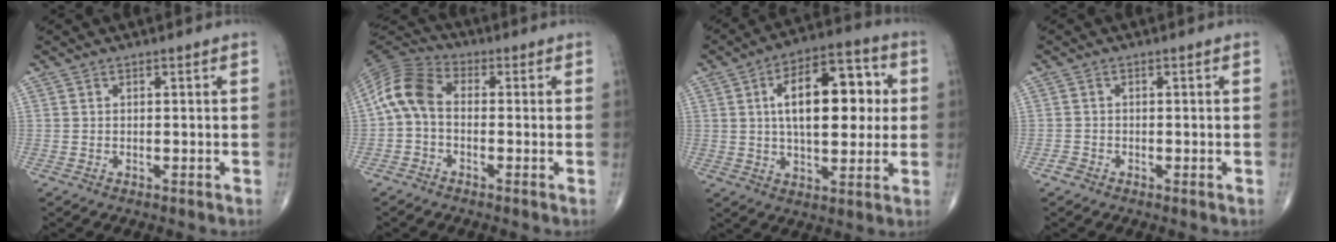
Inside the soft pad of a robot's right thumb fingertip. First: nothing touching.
{"total": 8.9, "force": [-0.5, 5.7, 6.8], "torque": [-0.132, 0.025, -0.029]}
{"total": 17.6, "force": [3.0, 8.5, 15.1], "torque": [-0.207, 0.015, 0.044]}
{"total": 0.9, "force": [-0.7, 0.5, 0.1], "torque": [0.000, 0.001, -0.020]}